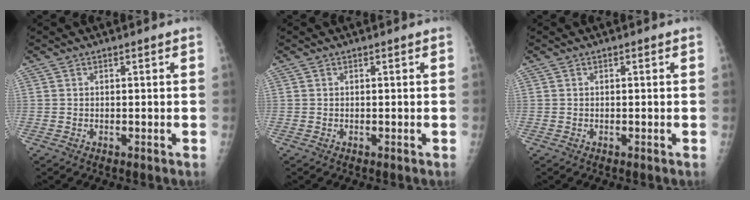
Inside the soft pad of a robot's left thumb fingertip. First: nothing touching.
{"total": 0.0}
{"total": 0.0}